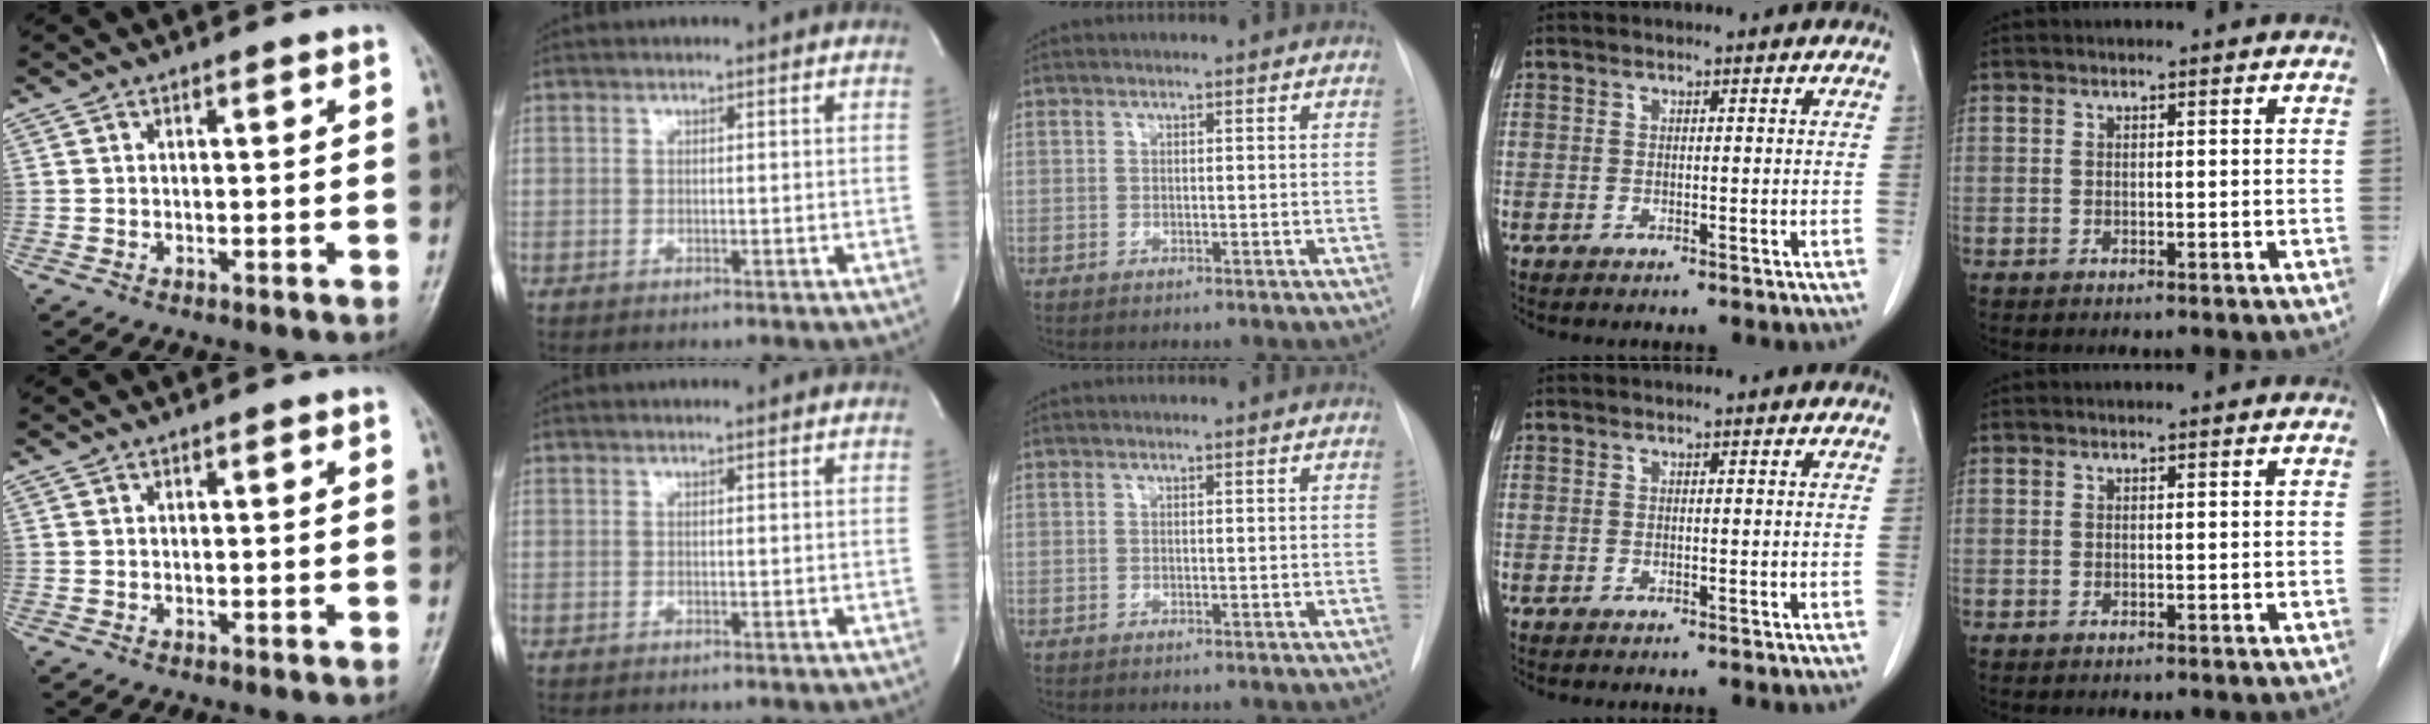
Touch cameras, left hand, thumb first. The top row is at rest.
{}